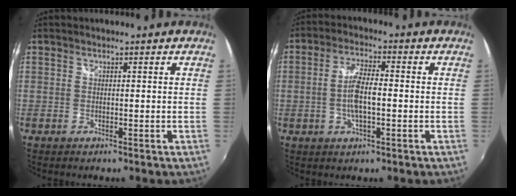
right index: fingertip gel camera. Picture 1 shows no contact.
{"total": 6.5, "force": [-1.0, 1.8, 6.2], "torque": [-0.121, 0.004, -0.019]}